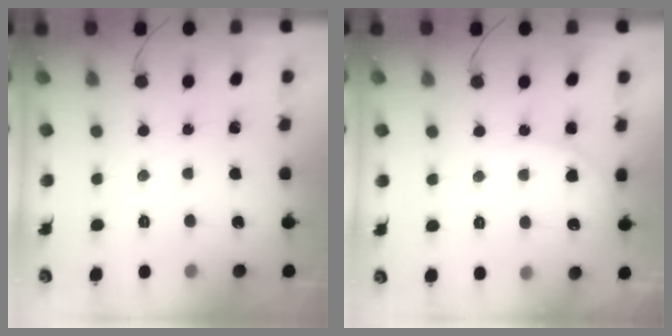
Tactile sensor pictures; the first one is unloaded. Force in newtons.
{"total": 8.0, "press": 8.0, "slide": 0.6}